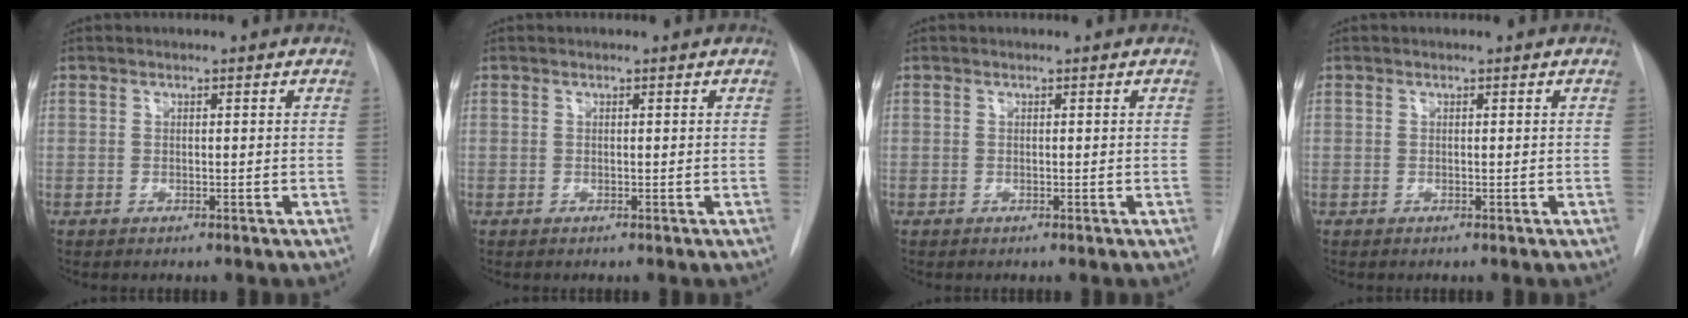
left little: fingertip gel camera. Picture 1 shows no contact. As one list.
[{"total": 0.0}, {"total": 0.0}, {"total": 0.0}]